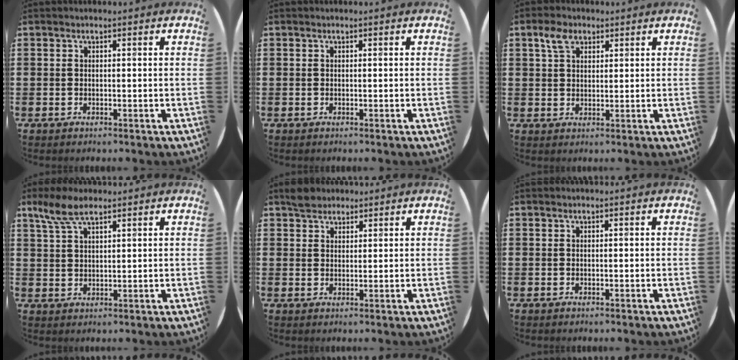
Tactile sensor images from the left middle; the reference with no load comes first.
{"total": 0.0}
{"total": 3.5, "force": [2.2, 2.1, 1.7], "torque": [-0.031, 0.004, 0.040]}
{"total": 5.2, "force": [3.7, 1.8, 3.2], "torque": [-0.071, 0.004, 0.066]}
{"total": 2.6, "force": [2.3, 1.1, 0.2], "torque": [-0.001, 0.005, 0.044]}
{"total": 0.0}